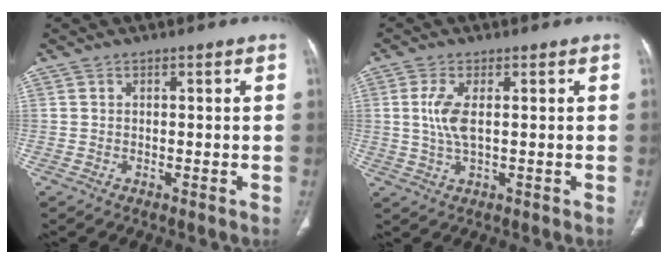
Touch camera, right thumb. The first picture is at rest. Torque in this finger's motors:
{"motor_torque": [0.90, 2.51, 0.61, 0.42, 0.03]}